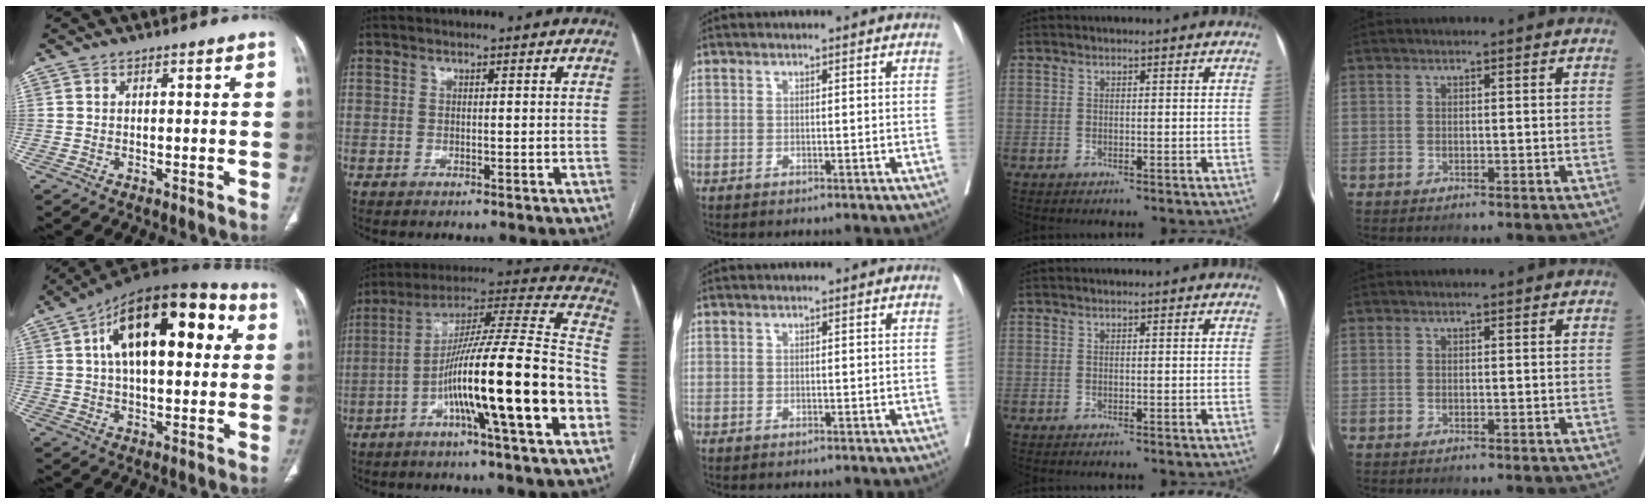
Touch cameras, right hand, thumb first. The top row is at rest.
{"thumb": {"total": 22.9, "force": [6.3, 10.9, 19.1], "torque": [-0.276, 0.028, 0.089]}, "index": {"total": 23.1, "force": [-7.7, 0.4, 21.8], "torque": [-0.323, 0.001, -0.134]}}